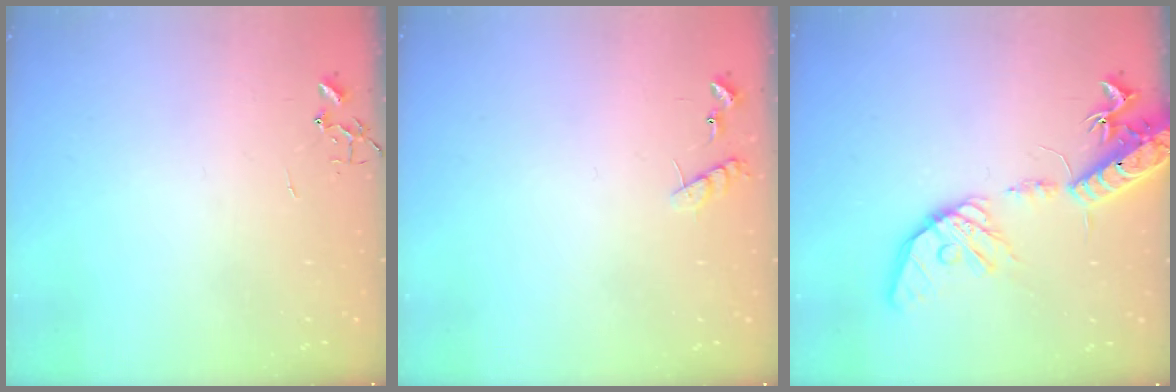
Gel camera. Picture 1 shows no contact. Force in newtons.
{"total": 6.7, "press": 6.7, "slide": 0.4}
{"total": 19.4, "press": 19.1, "slide": 3.3}